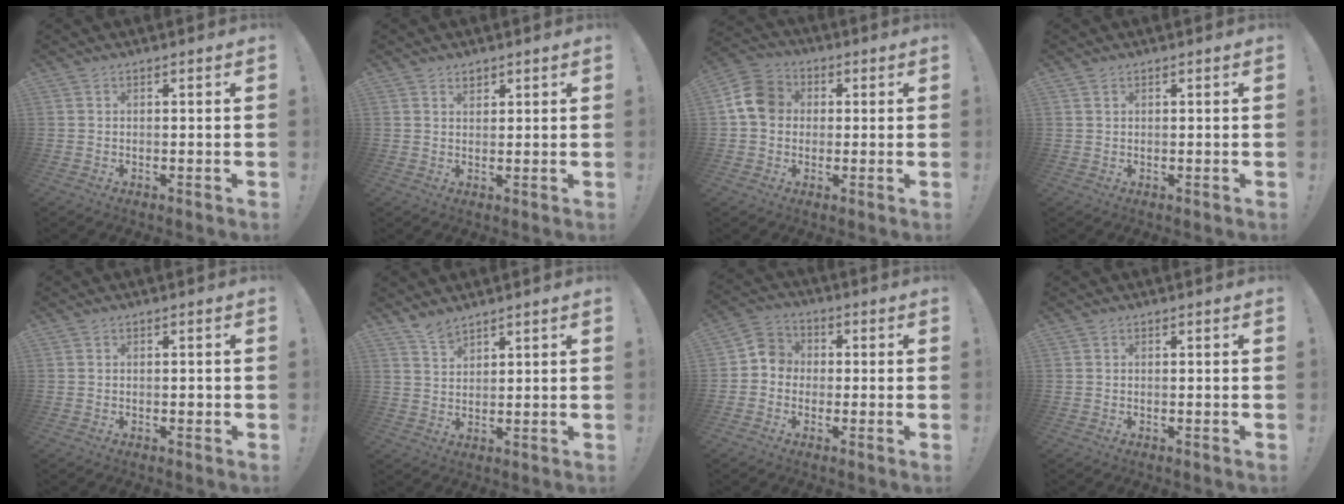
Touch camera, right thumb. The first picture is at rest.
{"total": 1.9, "force": [1.5, 1.1, 0.4], "torque": [0.002, -0.007, 0.025]}
{"total": 10.9, "force": [1.5, 9.2, 5.7], "torque": [-0.090, 0.015, 0.035]}
{"total": 0.9, "force": [0.6, 0.6, 0.3], "torque": [0.003, -0.001, 0.010]}
{"total": 0.8, "force": [-0.4, 0.5, 0.5], "torque": [-0.007, 0.002, -0.006]}
{"total": 4.2, "force": [3.8, 1.2, 1.3], "torque": [-0.020, -0.027, 0.069]}
{"total": 6.0, "force": [-1.6, 5.4, 2.0], "torque": [-0.035, 0.025, -0.028]}
{"total": 0.0}